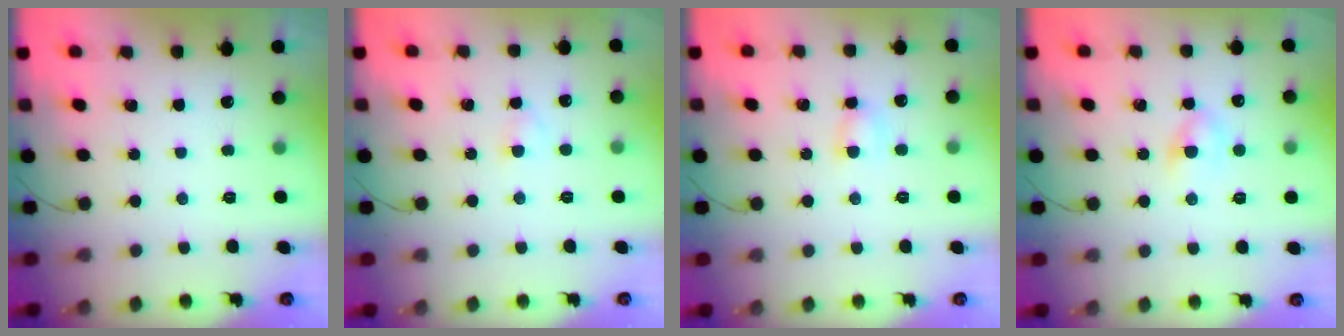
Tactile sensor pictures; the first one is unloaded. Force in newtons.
{"total": 2.0, "press": 1.7, "slide": 1.0}
{"total": 4.1, "press": 4.0, "slide": 0.9}
{"total": 4.9, "press": 4.6, "slide": 1.5}